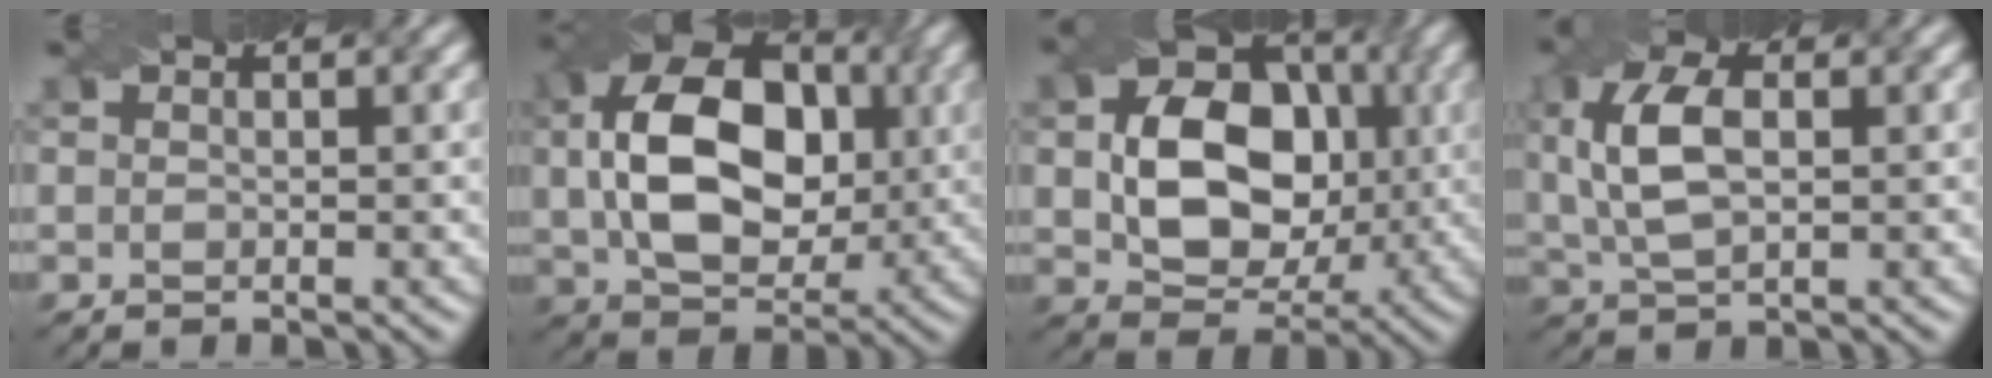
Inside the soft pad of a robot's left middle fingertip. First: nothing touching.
{"total": 13.0, "force": [1.3, 8.9, 9.4], "torque": [-0.183, -0.002, 0.030]}
{"total": 9.9, "force": [0.4, 7.3, 6.7], "torque": [-0.119, 0.002, 0.008]}
{"total": 6.1, "force": [1.0, 3.2, 5.1], "torque": [-0.115, 0.012, 0.020]}